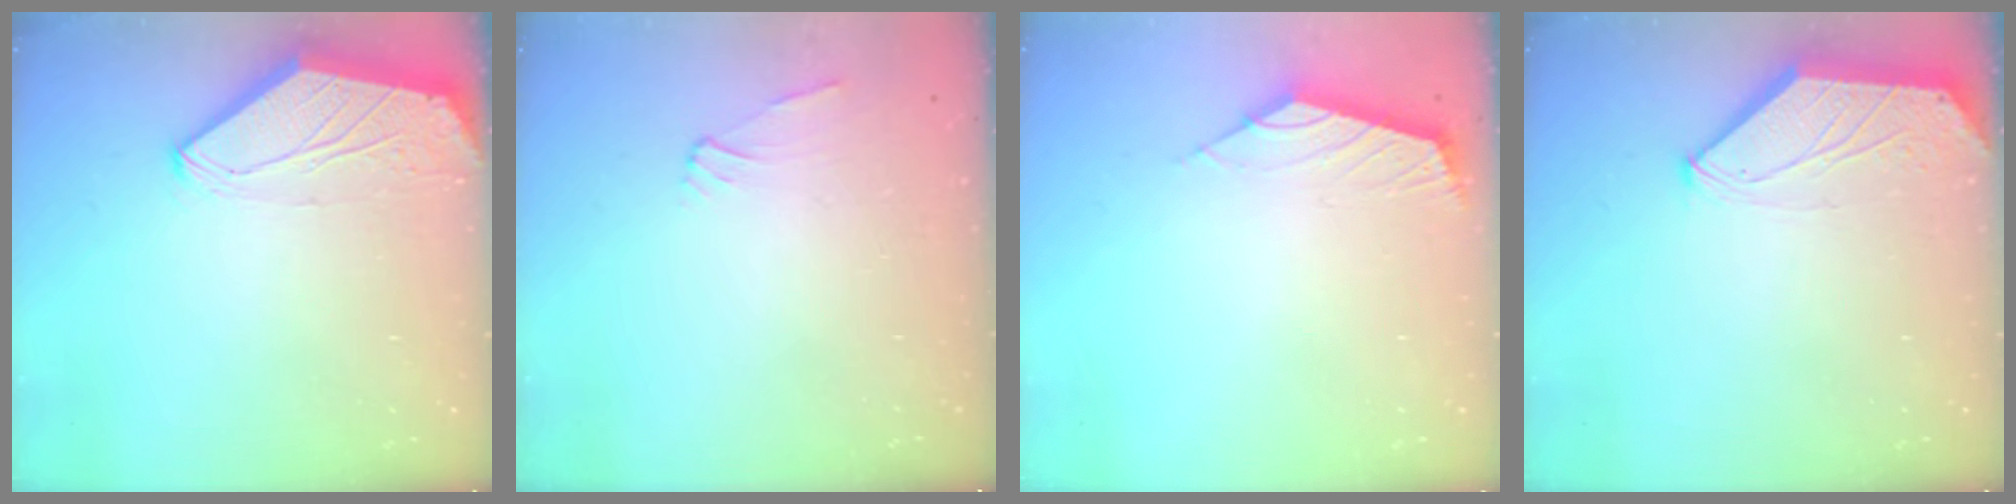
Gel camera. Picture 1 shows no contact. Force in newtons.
{"total": 1.6, "press": 1.5, "slide": 0.5}
{"total": 2.4, "press": 2.3, "slide": 0.6}
{"total": 0.5, "press": 0.4, "slide": 0.3}